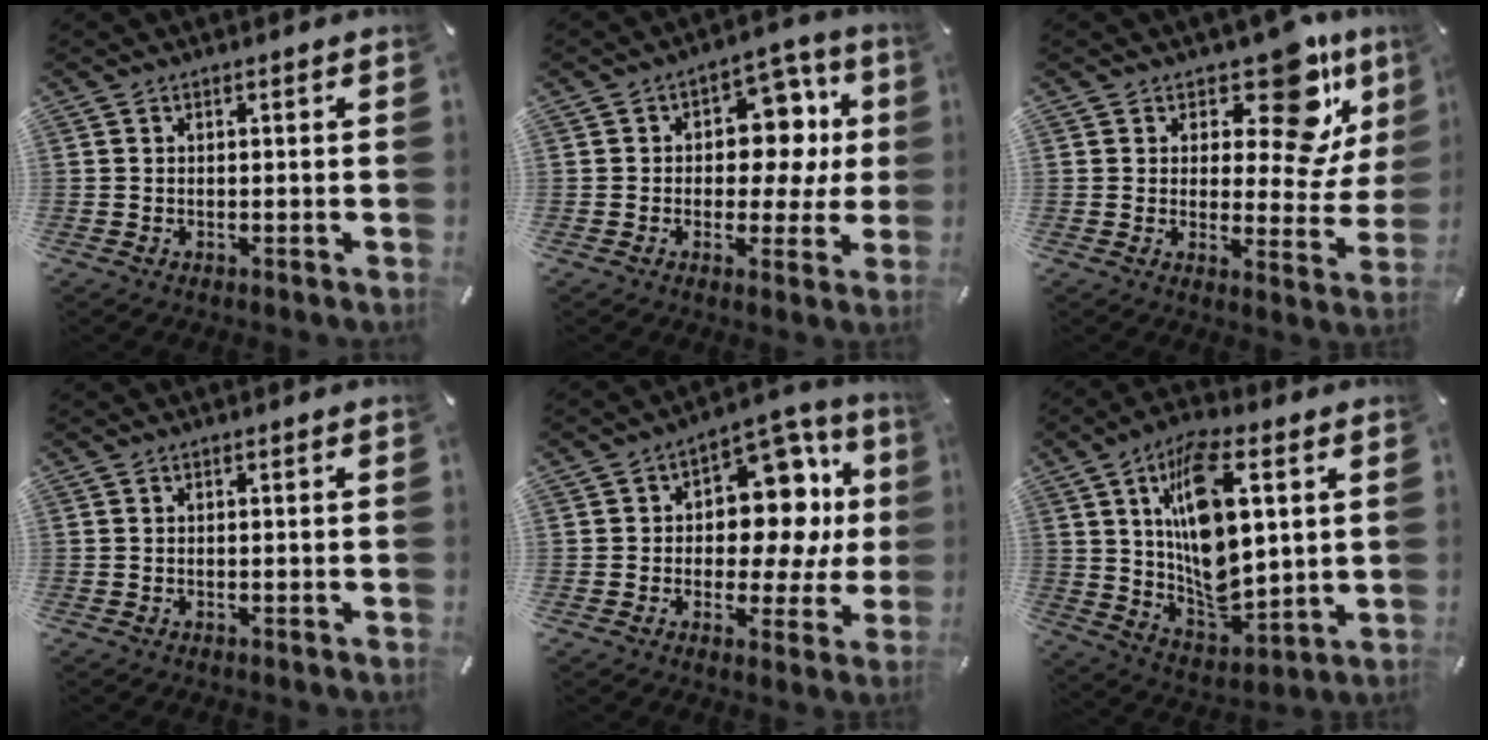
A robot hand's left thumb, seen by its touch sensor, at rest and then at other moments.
{"total": 12.3, "force": [1.9, 9.0, 8.0], "torque": [-0.098, -0.016, 0.035]}
{"total": 15.9, "force": [9.7, 7.0, 10.5], "torque": [-0.135, -0.073, 0.160]}
{"total": 0.0}
{"total": 14.4, "force": [2.9, 10.0, 9.9], "torque": [-0.123, -0.038, 0.050]}
{"total": 17.4, "force": [5.7, 9.1, 13.7], "torque": [-0.258, -0.020, 0.094]}